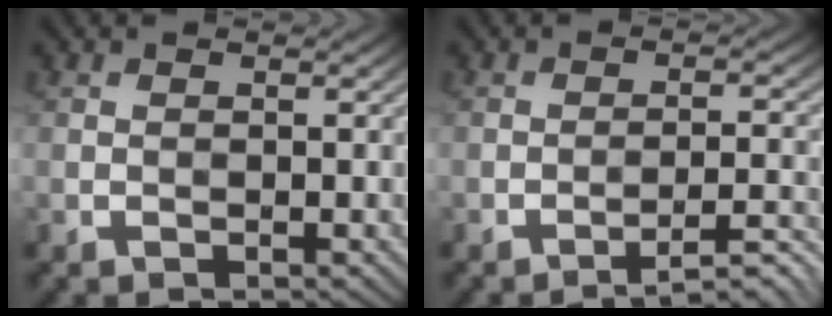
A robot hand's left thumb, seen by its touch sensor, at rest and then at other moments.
{"total": 4.9, "force": [-3.8, 0.5, 3.0], "torque": [-0.052, 0.017, -0.058]}